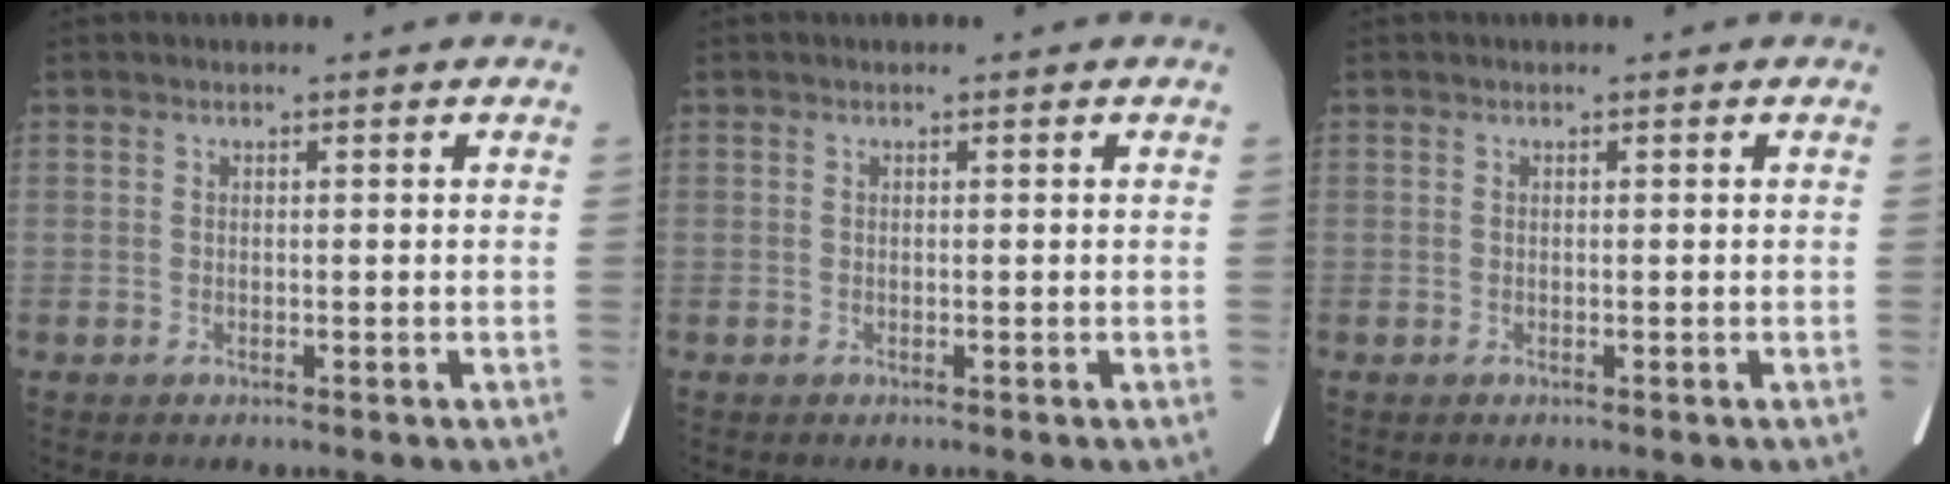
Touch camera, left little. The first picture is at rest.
{"total": 0.0}
{"total": 0.0}